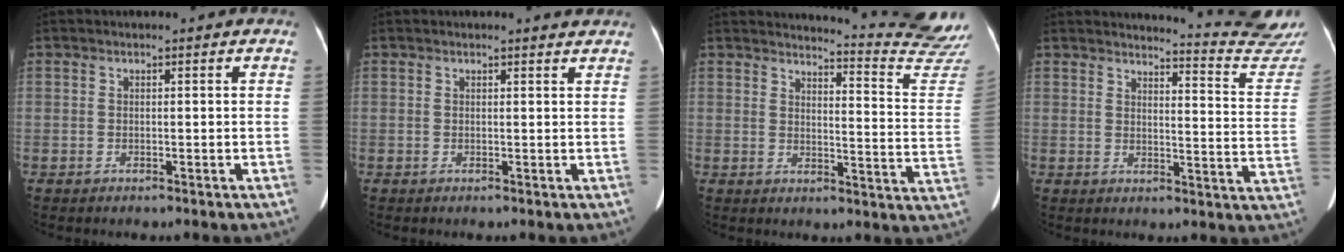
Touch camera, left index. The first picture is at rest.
{"total": 1.4, "force": [1.4, 0.0, 0.1], "torque": [-0.009, -0.006, 0.012]}
{"total": 17.1, "force": [16.9, -1.6, 2.0], "torque": [-0.021, -0.149, 0.169]}
{"total": 15.1, "force": [15.0, -1.2, 0.9], "torque": [-0.001, -0.128, 0.145]}